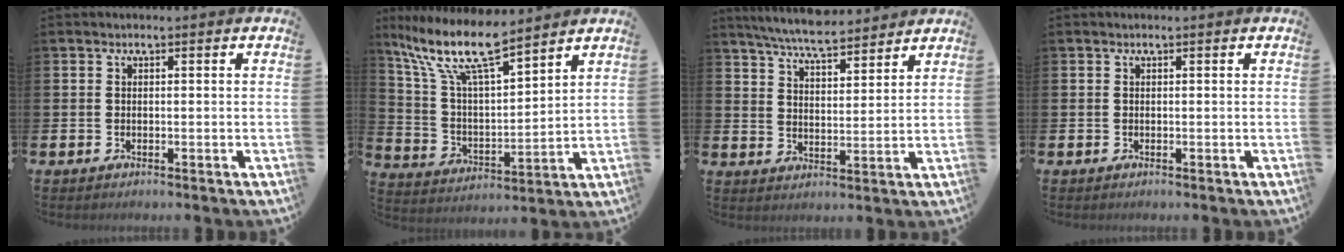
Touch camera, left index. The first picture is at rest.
{"total": 11.7, "force": [9.5, 2.1, 6.4], "torque": [-0.160, -0.046, 0.164]}
{"total": 6.8, "force": [6.5, 0.6, 1.9], "torque": [-0.050, -0.037, 0.115]}
{"total": 0.0}